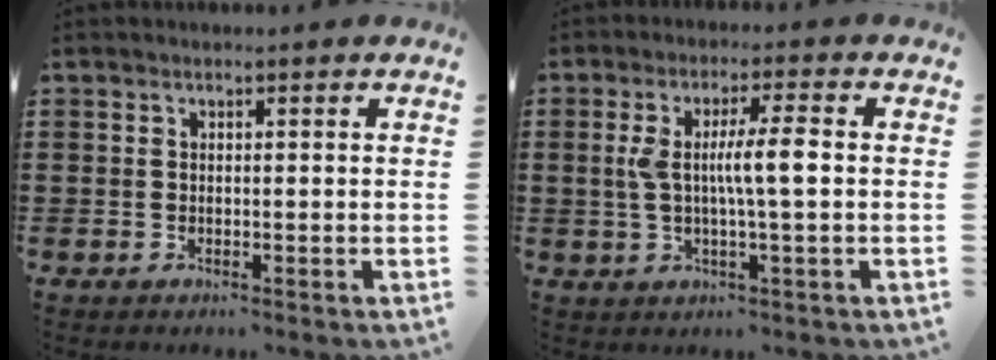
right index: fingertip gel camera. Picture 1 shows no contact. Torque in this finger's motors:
{"motor_torque": [0.52, -0.13, 0.31, 0.13]}